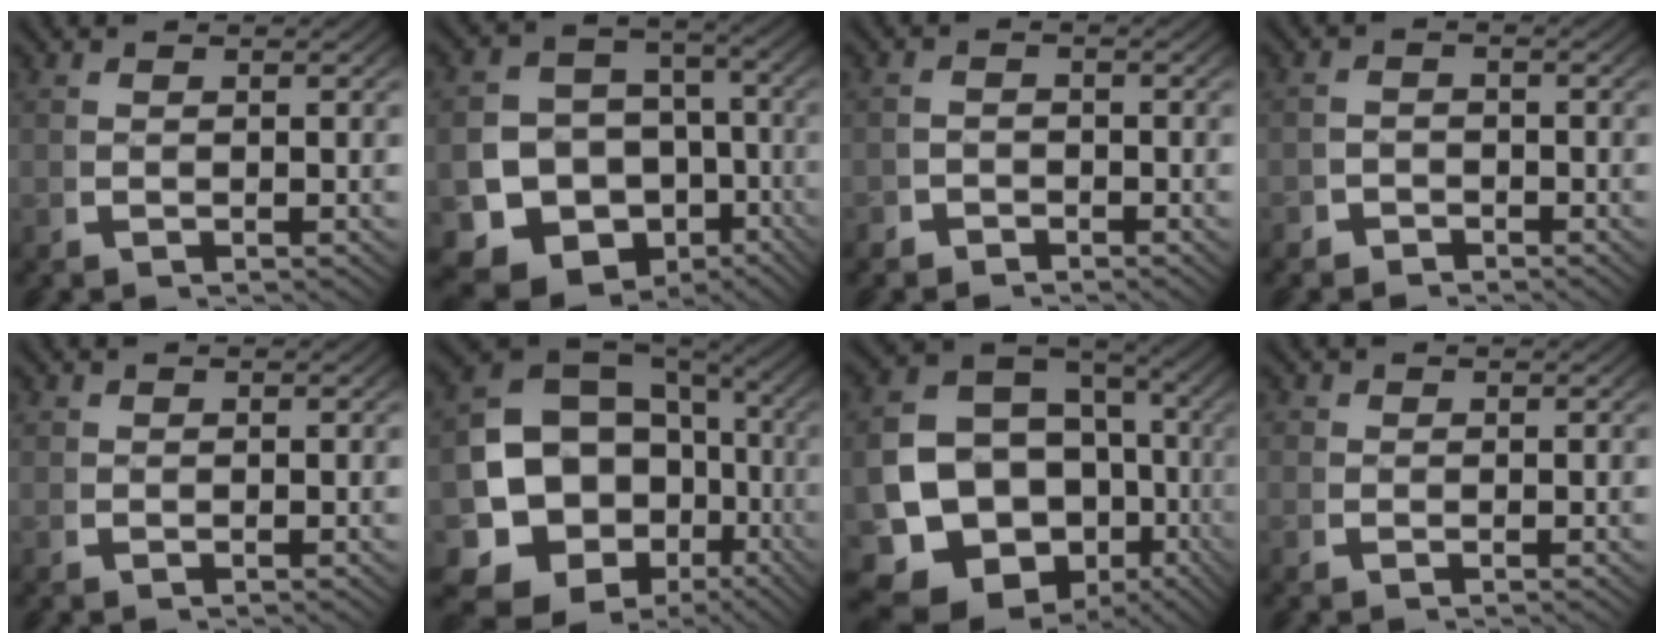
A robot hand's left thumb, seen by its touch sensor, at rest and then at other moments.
{"total": 18.4, "force": [-7.5, 14.8, 7.9], "torque": [-0.193, -0.103, -0.101]}
{"total": 2.0, "force": [-1.7, 0.9, 0.0], "torque": [0.003, -0.014, -0.030]}
{"total": 2.3, "force": [-2.0, 1.0, 0.0], "torque": [0.003, -0.014, -0.034]}
{"total": 0.6, "force": [0.4, 0.4, 0.1], "torque": [-0.006, -0.007, 0.012]}
{"total": 17.5, "force": [-4.9, 13.3, 10.3], "torque": [-0.222, -0.079, -0.058]}
{"total": 20.0, "force": [-4.4, 15.8, 11.5], "torque": [-0.270, -0.099, -0.050]}
{"total": 1.0, "force": [0.3, 1.0, 0.2], "torque": [-0.007, -0.008, 0.005]}